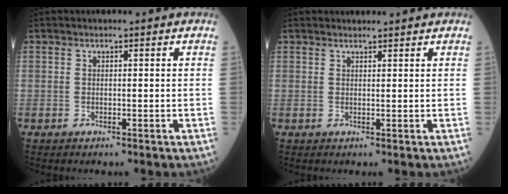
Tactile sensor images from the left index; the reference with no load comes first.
{"total": 2.4, "force": [2.4, 0.2, 0.3], "torque": [-0.010, 0.014, 0.035]}